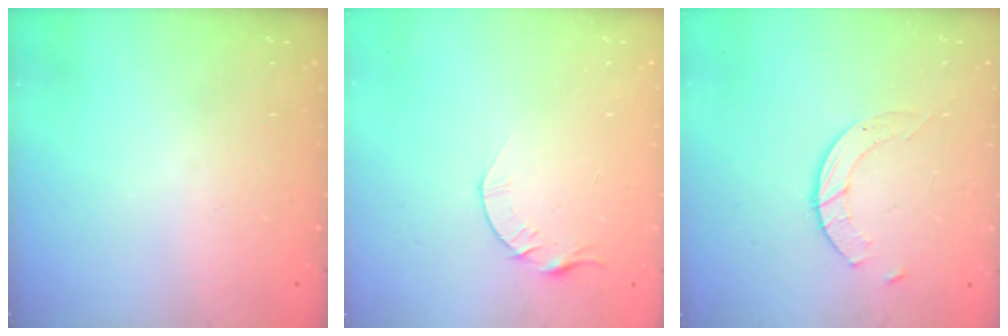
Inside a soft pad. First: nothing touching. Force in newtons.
{"total": 4.1, "press": 4.0, "slide": 0.5}
{"total": 4.1, "press": 4.1, "slide": 0.4}